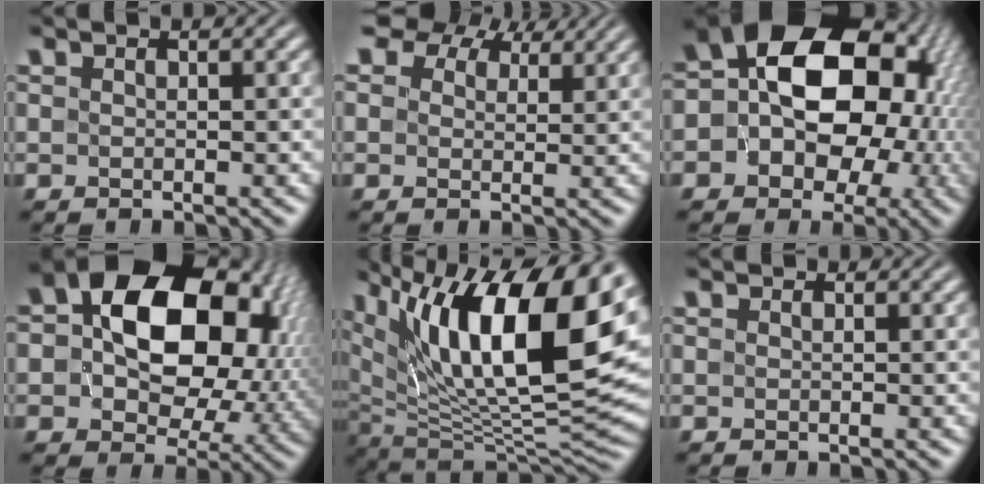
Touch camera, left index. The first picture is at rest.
{"total": 8.0, "force": [5.7, 4.4, 3.3], "torque": [-0.078, 0.014, 0.085]}
{"total": 20.0, "force": [1.7, 15.6, 12.4], "torque": [-0.188, 0.028, 0.005]}
{"total": 17.5, "force": [2.7, 12.0, 12.5], "torque": [-0.178, 0.007, 0.049]}
{"total": 16.8, "force": [6.7, 6.8, 13.8], "torque": [-0.231, 0.017, 0.116]}
{"total": 0.0}